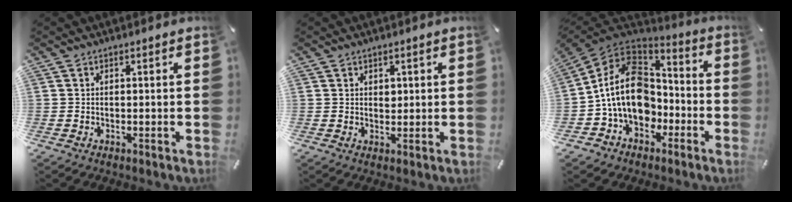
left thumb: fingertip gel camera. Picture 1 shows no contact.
{"total": 1.5, "force": [0.6, 1.3, 0.6], "torque": [0.003, -0.002, 0.006]}
{"total": 17.0, "force": [-2.1, 13.6, 9.9], "torque": [-0.200, 0.023, -0.037]}